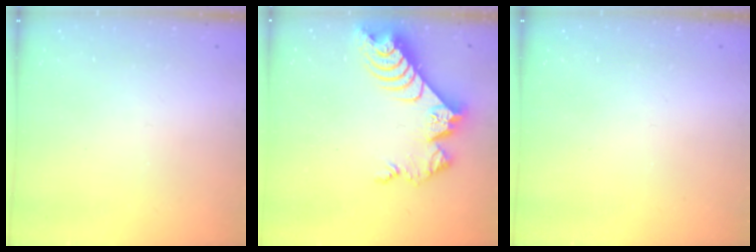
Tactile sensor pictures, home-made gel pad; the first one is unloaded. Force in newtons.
{"total": 9.9, "press": 9.9, "slide": 0.8}
{"total": 0.0}